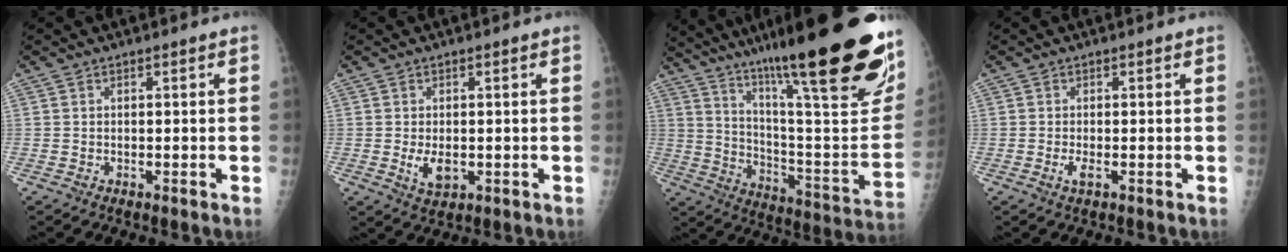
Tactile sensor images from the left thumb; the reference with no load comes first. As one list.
[{"total": 4.1, "force": [-0.4, 2.3, 3.4], "torque": [-0.054, -0.008, 0.001]}, {"total": 35.8, "force": [24.5, 5.5, 25.6], "torque": [-0.308, -0.098, 0.366]}, {"total": 1.5, "force": [-0.3, 0.3, 1.5], "torque": [-0.032, -0.003, -0.006]}]